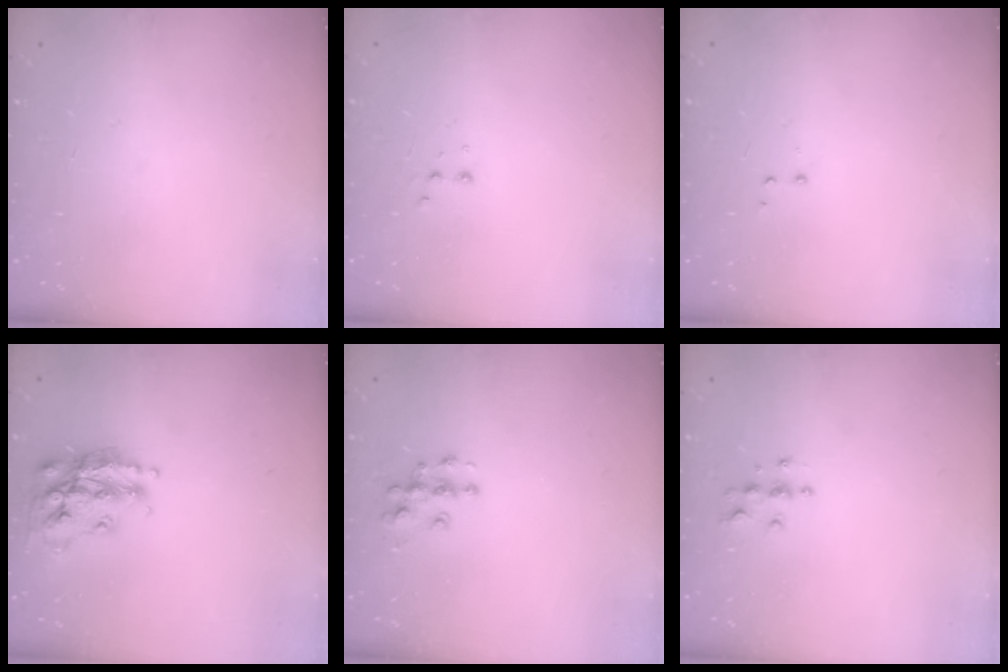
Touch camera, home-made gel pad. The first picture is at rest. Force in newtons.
{"total": 2.5, "press": 2.4, "slide": 0.8}
{"total": 2.9, "press": 2.8, "slide": 0.7}
{"total": 17.2, "press": 17.2, "slide": 1.4}
{"total": 7.1, "press": 7.1, "slide": 0.3}
{"total": 4.0, "press": 4.0, "slide": 0.3}